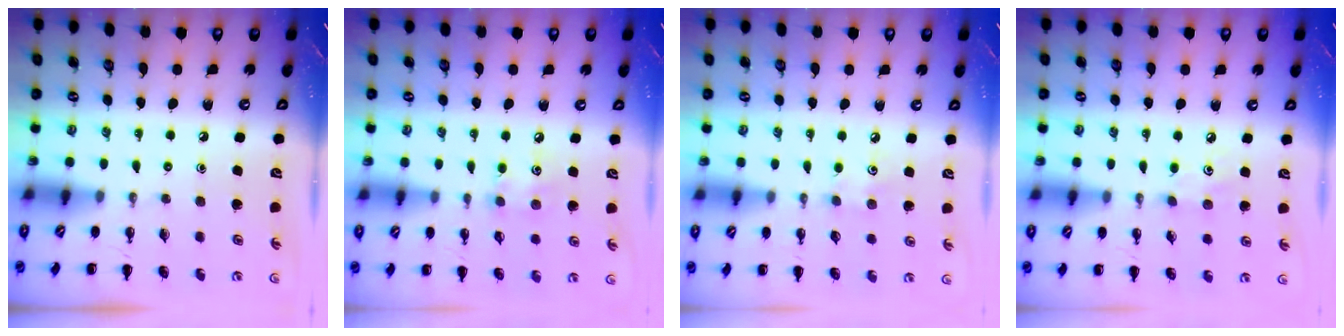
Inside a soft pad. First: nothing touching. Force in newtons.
{"total": 6.9, "press": 6.8, "slide": 1.5}
{"total": 4.4, "press": 4.2, "slide": 1.1}
{"total": 3.7, "press": 3.6, "slide": 0.9}